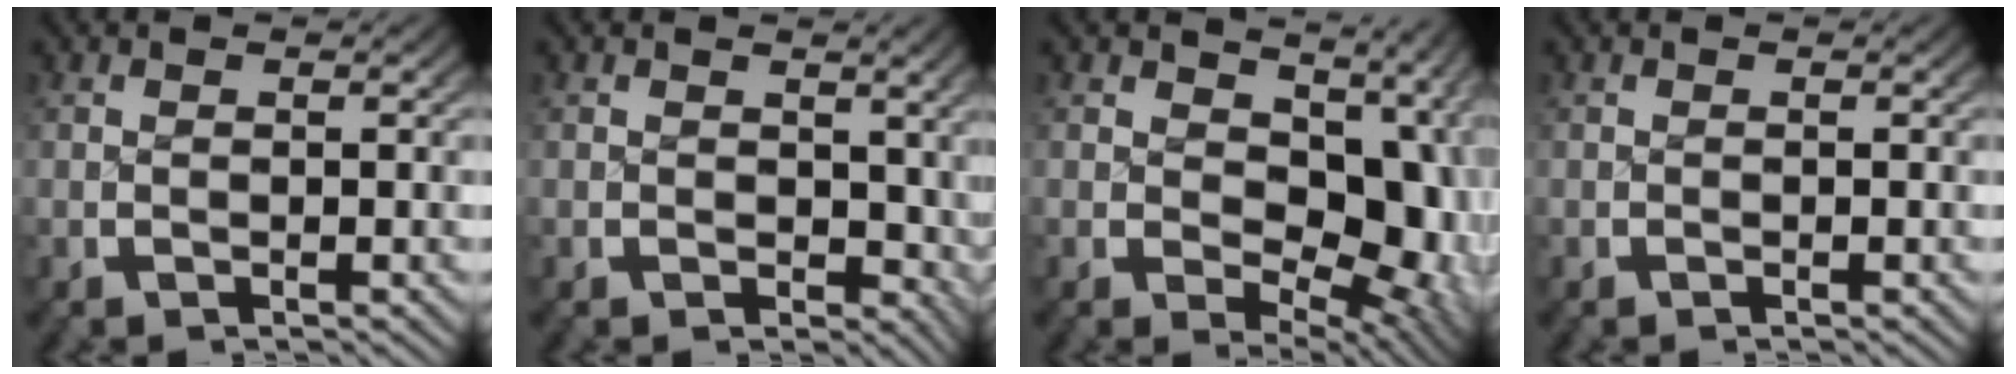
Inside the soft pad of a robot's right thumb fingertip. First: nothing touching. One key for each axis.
{"total": 2.0, "fx": 0.4, "fy": 1.6, "fz": 1.1, "tx": -0.004, "ty": -0.006, "tz": 0.008}
{"total": 10.5, "fx": -0.2, "fy": 6.7, "fz": 8.2, "tx": -0.130, "ty": -0.029, "tz": 0.011}
{"total": 0.0}